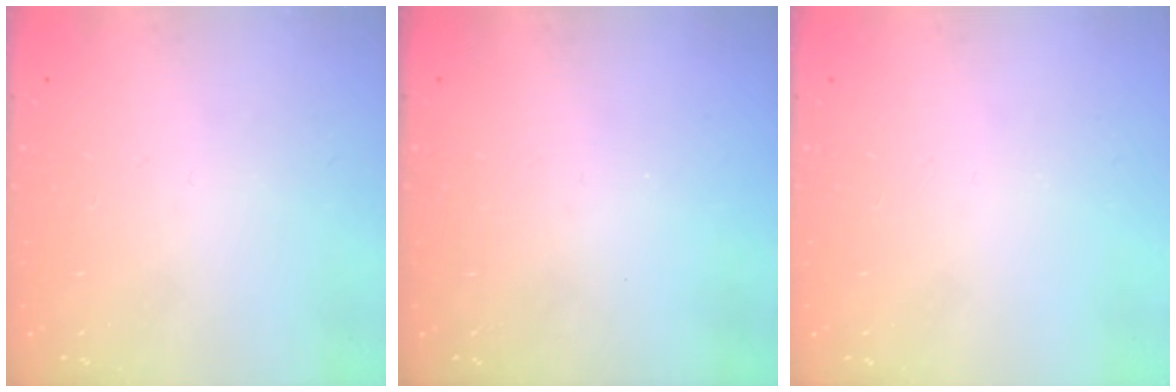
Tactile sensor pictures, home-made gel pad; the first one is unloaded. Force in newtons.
{"total": 0.0}
{"total": 0.0}